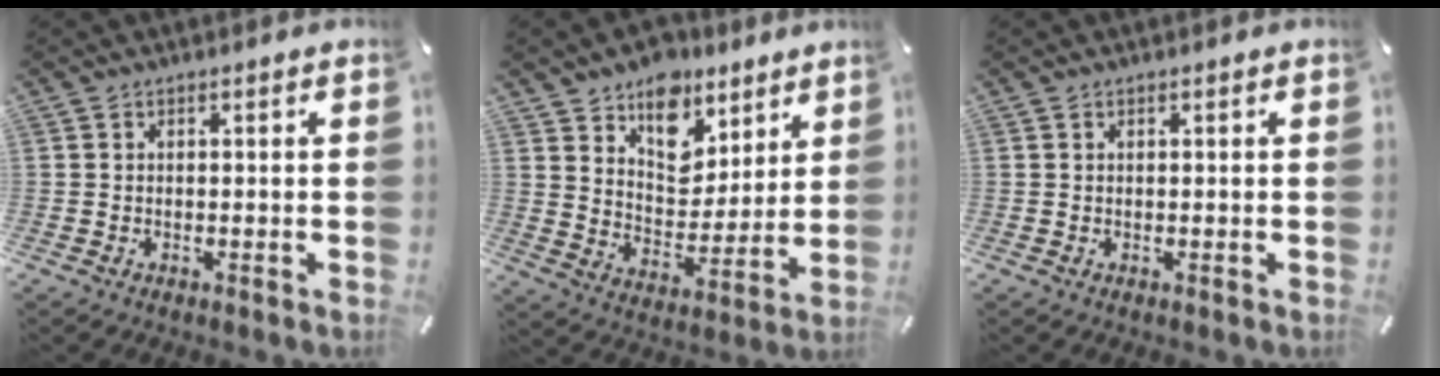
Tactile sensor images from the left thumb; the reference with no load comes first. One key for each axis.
{"total": 12.2, "fx": 8.0, "fy": 8.6, "fz": 3.2, "tx": -0.037, "ty": -0.077, "tz": 0.148}
{"total": 0.0}